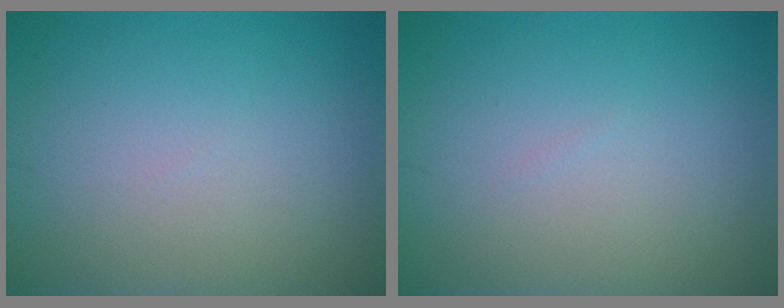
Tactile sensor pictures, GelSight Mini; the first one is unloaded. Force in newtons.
{"total": 0.0}